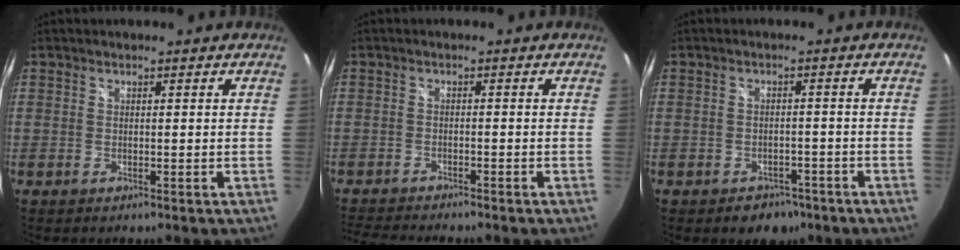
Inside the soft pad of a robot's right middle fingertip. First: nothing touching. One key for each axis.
{"total": 6.1, "fx": -5.8, "fy": -0.1, "fz": 1.9, "tx": -0.055, "ty": -0.018, "tz": -0.102}
{"total": 5.1, "fx": -3.5, "fy": 3.3, "fz": 1.5, "tx": -0.029, "ty": 0.004, "tz": -0.039}